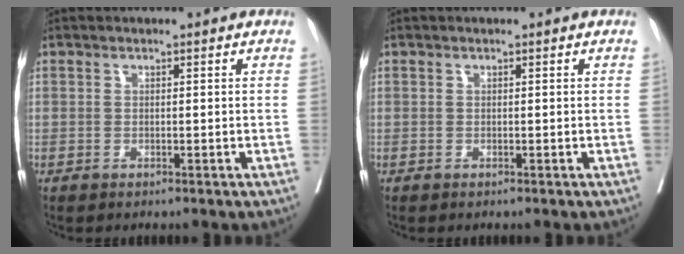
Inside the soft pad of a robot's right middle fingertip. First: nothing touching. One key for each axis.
{"total": 0.0}